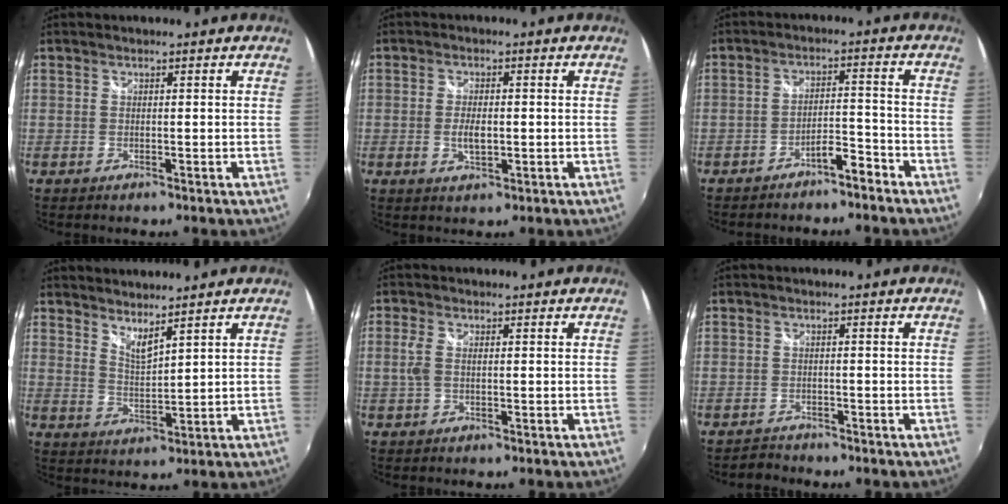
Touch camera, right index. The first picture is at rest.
{"total": 3.8, "force": [-0.6, 1.8, 3.2], "torque": [-0.062, -0.005, -0.009]}
{"total": 4.6, "force": [-3.9, 0.8, 2.2], "torque": [-0.042, 0.009, -0.061]}
{"total": 4.5, "force": [4.0, 0.3, 2.1], "torque": [-0.034, -0.007, 0.068]}
{"total": 2.7, "force": [0.2, 1.3, 2.3], "torque": [-0.053, 0.000, 0.002]}
{"total": 1.9, "force": [-1.7, 0.8, -0.4], "torque": [0.000, 0.005, -0.031]}